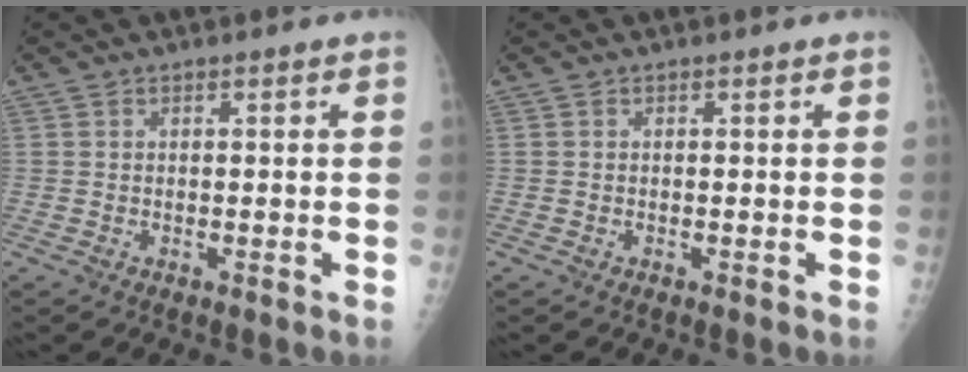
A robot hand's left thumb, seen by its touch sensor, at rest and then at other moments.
{"total": 0.0}